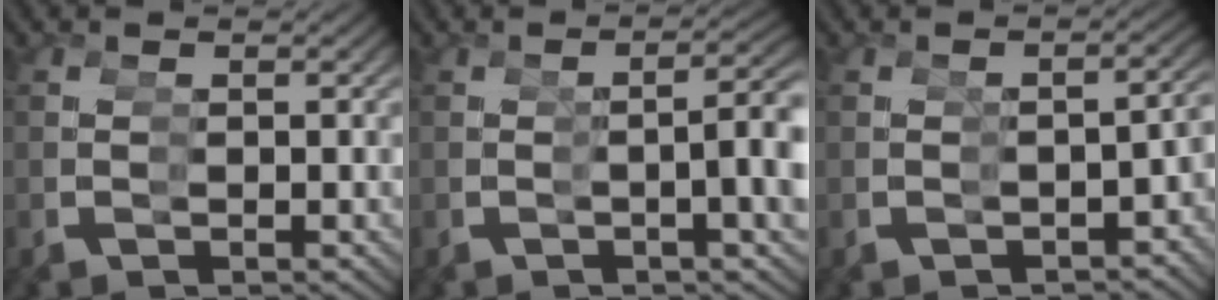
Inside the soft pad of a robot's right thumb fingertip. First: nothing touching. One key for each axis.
{"total": 5.6, "fx": -0.3, "fy": 1.3, "fz": 5.5, "tx": -0.065, "ty": 0.008, "tz": -0.006}
{"total": 2.2, "fx": -1.2, "fy": 0.9, "fz": 1.6, "tx": -0.022, "ty": 0.002, "tz": -0.012}